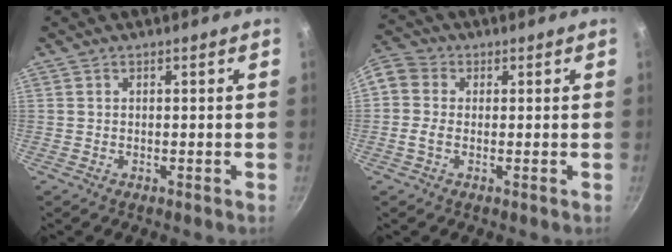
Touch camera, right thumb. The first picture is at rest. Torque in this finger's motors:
{"motor_torque": [-0.38, 1.33, 0.52, -0.42, 0.36]}